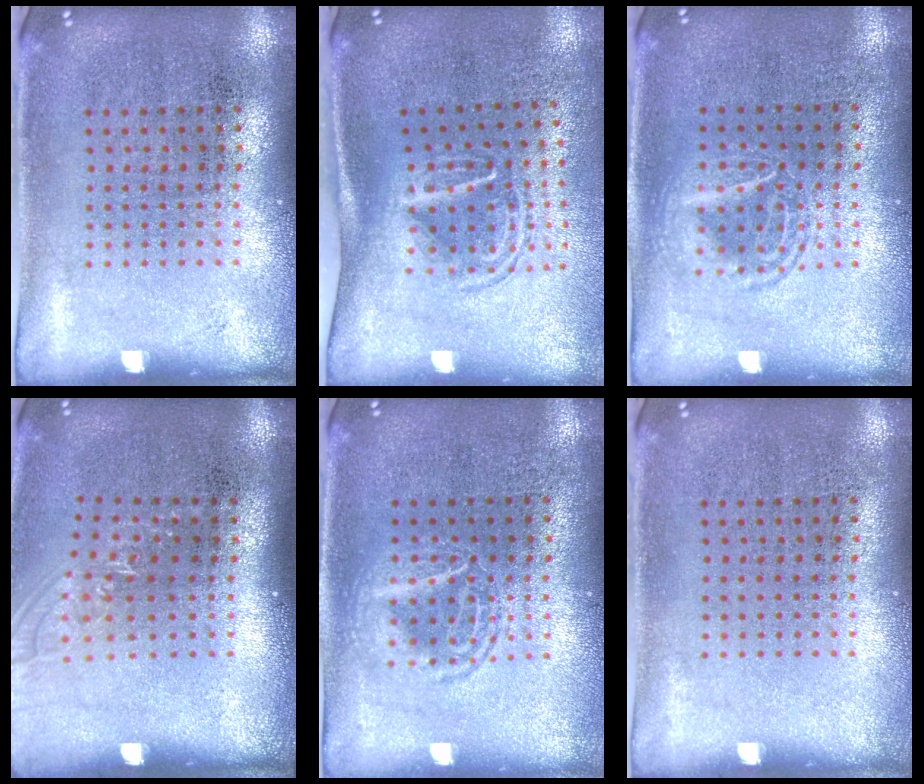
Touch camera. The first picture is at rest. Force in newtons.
{"total": 1.6, "press": 1.1, "slide": 1.2}
{"total": 1.2, "press": 1.2, "slide": 0.1}
{"total": 1.1, "press": 0.9, "slide": 0.6}
{"total": 2.2, "press": 2.2, "slide": 0.3}
{"total": 0.0}